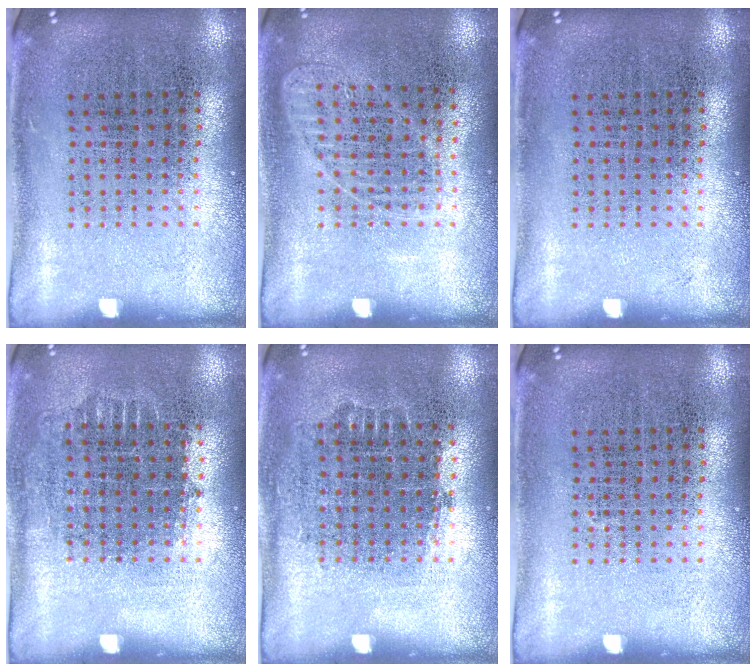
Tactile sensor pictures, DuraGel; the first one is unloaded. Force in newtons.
{"total": 0.9, "press": 0.9, "slide": 0.1}
{"total": 0.0}
{"total": 0.7, "press": 0.7, "slide": 0.2}
{"total": 0.7, "press": 0.6, "slide": 0.3}
{"total": 0.0}